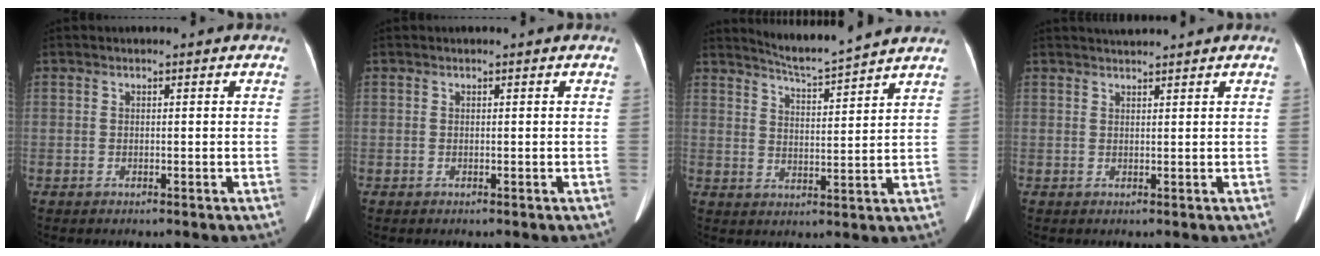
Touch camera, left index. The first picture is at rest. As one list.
[{"total": 0.0}, {"total": 8.0, "force": [7.6, -1.4, 1.9], "torque": [-0.048, -0.004, 0.124]}, {"total": 2.2, "force": [2.1, -0.4, 0.4], "torque": [-0.004, 0.018, 0.042]}]